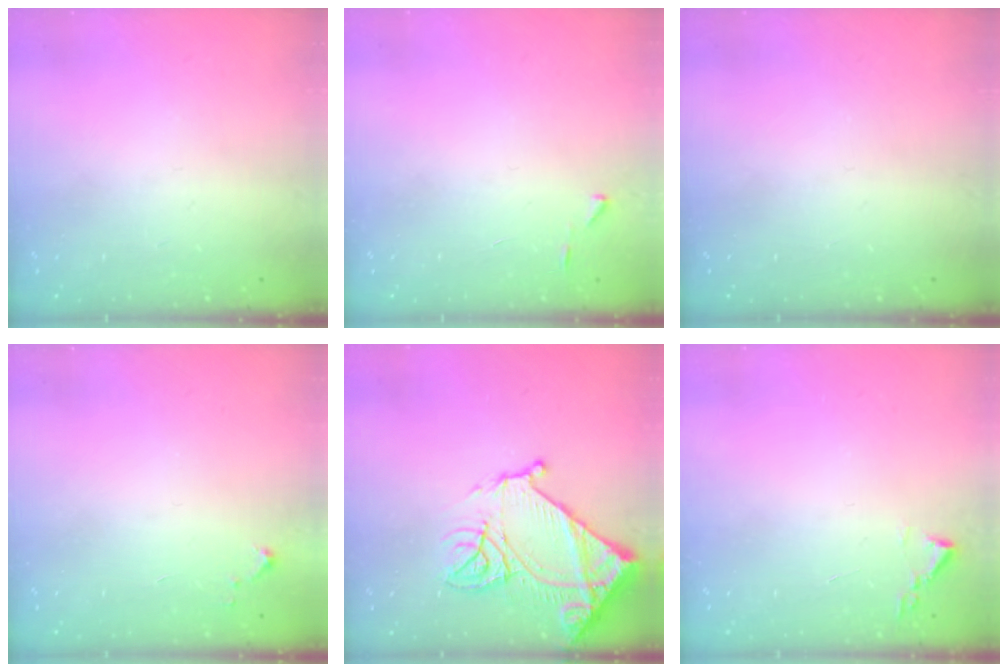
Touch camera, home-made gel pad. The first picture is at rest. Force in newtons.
{"total": 2.7, "press": 2.7, "slide": 0.3}
{"total": 0.0}
{"total": 3.5, "press": 3.5, "slide": 0.3}
{"total": 17.7, "press": 17.6, "slide": 1.9}
{"total": 1.9, "press": 1.8, "slide": 0.3}